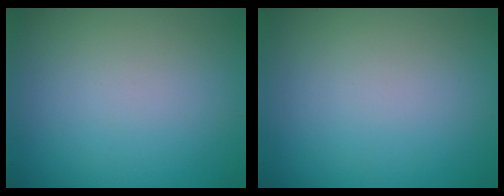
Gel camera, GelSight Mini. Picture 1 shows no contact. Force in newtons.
{"total": 0.0}